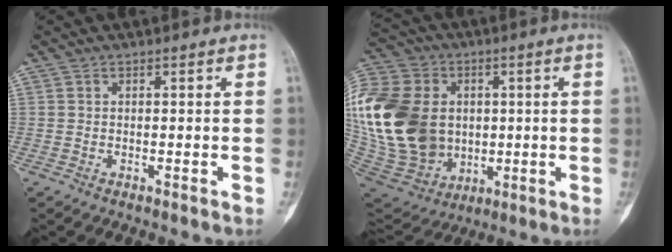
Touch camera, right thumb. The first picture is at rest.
{"total": 33.2, "force": [1.8, 25.3, 21.5], "torque": [-0.487, 0.024, 0.056]}